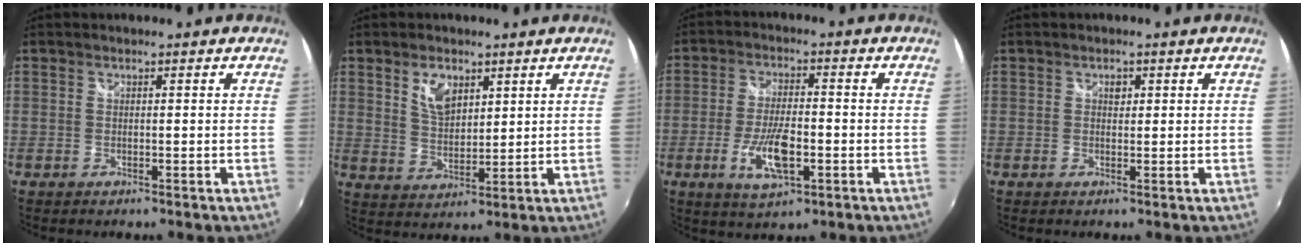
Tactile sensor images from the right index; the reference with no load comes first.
{"total": 6.4, "force": [3.3, 3.5, 4.2], "torque": [-0.071, 0.002, 0.064]}
{"total": 9.1, "force": [-2.9, 3.3, 8.0], "torque": [-0.162, -0.008, -0.052]}
{"total": 1.2, "force": [0.5, 1.0, 0.6], "torque": [-0.006, 0.004, 0.007]}